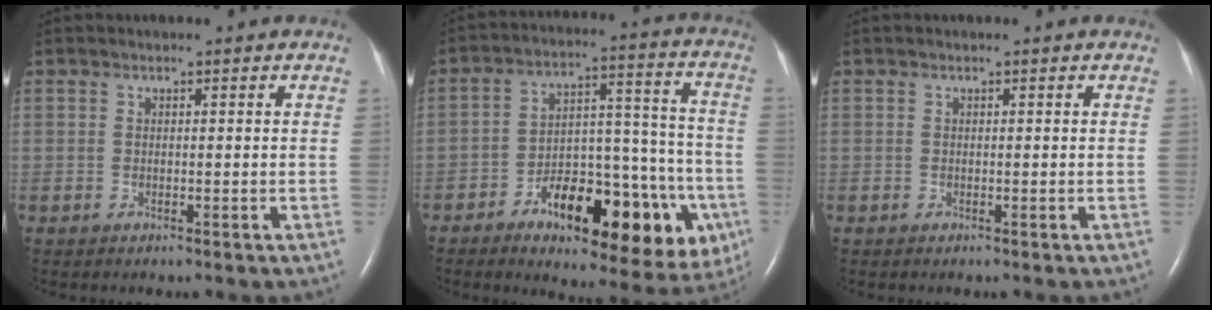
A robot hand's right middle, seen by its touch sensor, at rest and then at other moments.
{"total": 21.0, "force": [-9.5, 8.0, 16.9], "torque": [-0.182, 0.035, -0.124]}
{"total": 0.0}